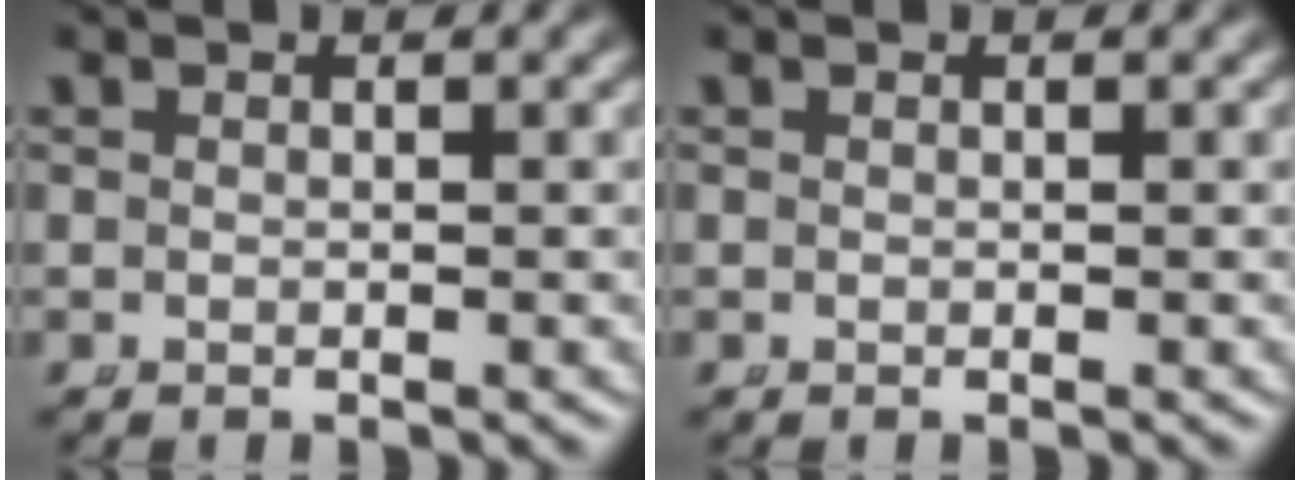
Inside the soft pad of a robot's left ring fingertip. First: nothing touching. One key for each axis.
{"total": 0.0}